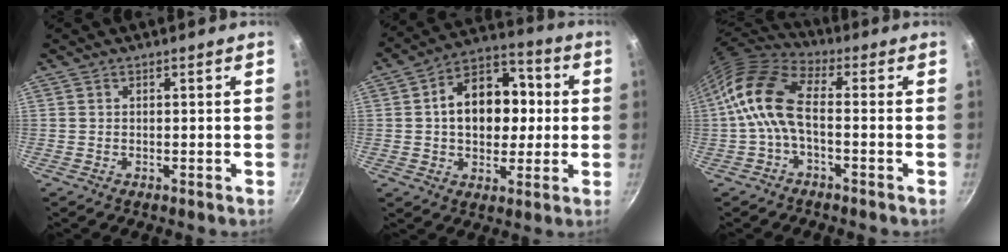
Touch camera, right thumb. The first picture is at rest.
{"total": 16.3, "force": [1.3, 11.6, 11.3], "torque": [-0.129, 0.030, 0.010]}
{"total": 10.9, "force": [-1.2, 5.5, 9.4], "torque": [-0.190, 0.034, -0.042]}